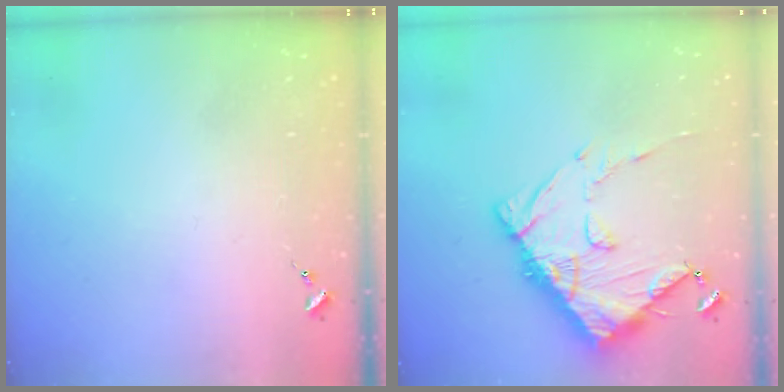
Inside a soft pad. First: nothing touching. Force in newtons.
{"total": 14.1, "press": 14.0, "slide": 1.6}